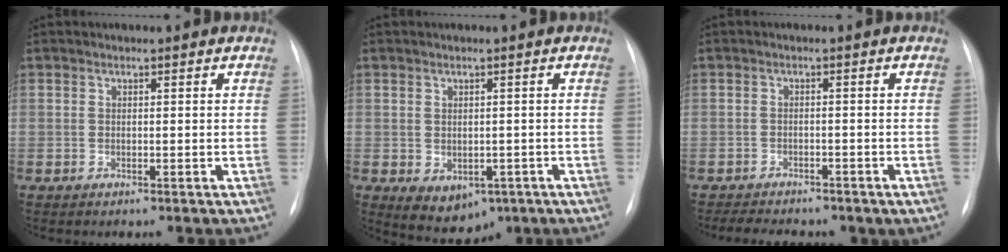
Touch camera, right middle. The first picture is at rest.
{"total": 8.7, "force": [-4.5, 5.7, 4.8], "torque": [-0.065, 0.008, -0.052]}
{"total": 8.0, "force": [-6.3, 3.4, 3.5], "torque": [-0.061, 0.004, -0.076]}